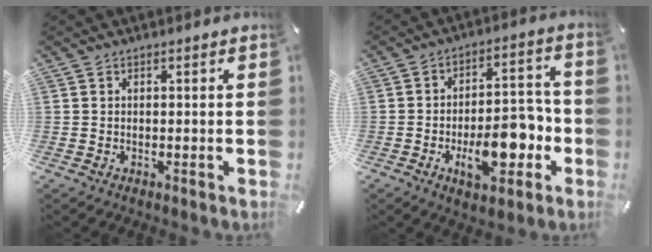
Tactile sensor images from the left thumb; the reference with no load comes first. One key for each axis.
{"total": 13.8, "fx": -4.5, "fy": 7.5, "fz": 10.7, "tx": -0.152, "ty": 0.009, "tz": -0.074}